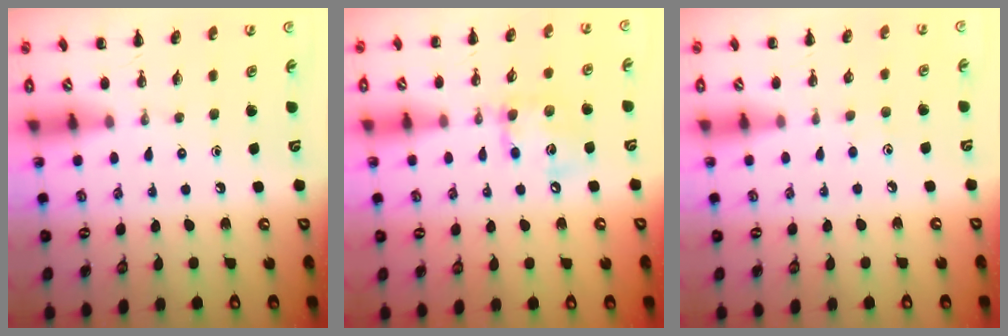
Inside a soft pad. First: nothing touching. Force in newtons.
{"total": 11.6, "press": 11.4, "slide": 1.8}
{"total": 3.5, "press": 3.4, "slide": 0.9}